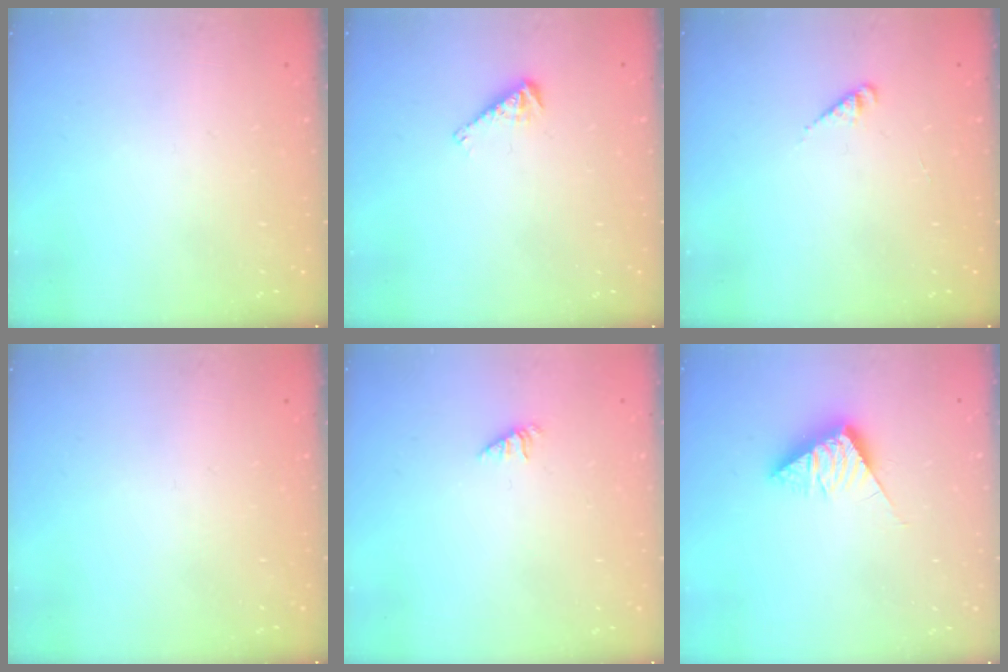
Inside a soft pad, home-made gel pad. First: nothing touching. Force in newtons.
{"total": 4.6, "press": 4.5, "slide": 0.6}
{"total": 1.8, "press": 1.8, "slide": 0.3}
{"total": 0.0}
{"total": 0.0}
{"total": 7.5, "press": 7.5, "slide": 0.5}